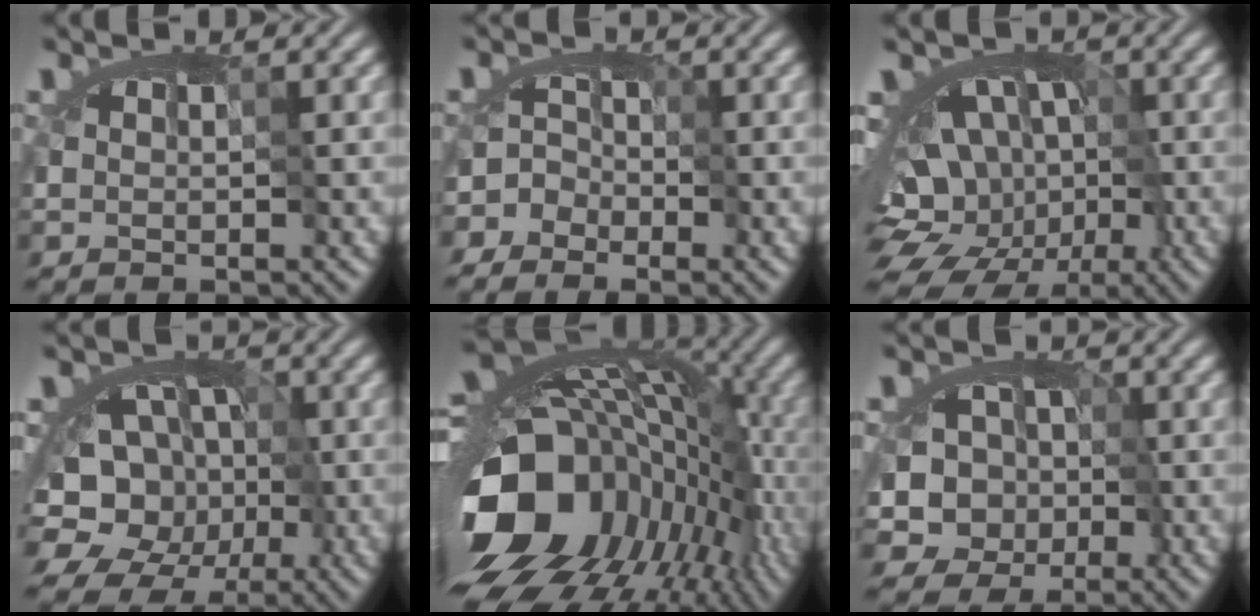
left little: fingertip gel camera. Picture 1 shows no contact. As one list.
[{"total": 3.4, "force": [-2.0, 2.7, 0.4], "torque": [0.020, 0.019, -0.058]}, {"total": 12.8, "force": [-5.2, 8.9, 7.6], "torque": [-0.073, 0.001, -0.073]}, {"total": 11.9, "force": [-5.8, 9.5, 4.4], "torque": [-0.046, -0.013, -0.102]}, {"total": 18.0, "force": [-8.8, 12.4, 9.6], "torque": [-0.181, -0.017, -0.133]}, {"total": 9.9, "force": [-3.6, 8.4, 3.7], "torque": [-0.037, 0.010, -0.082]}]